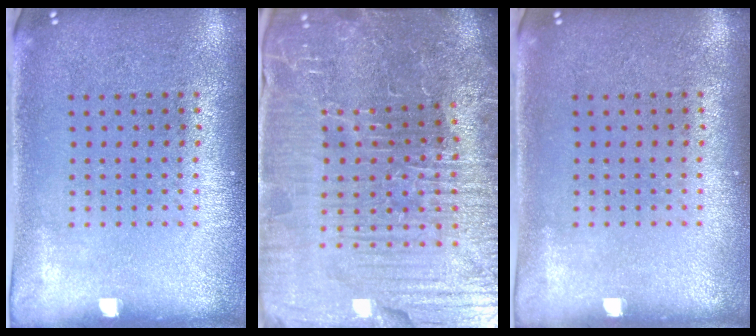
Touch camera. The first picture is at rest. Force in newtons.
{"total": 6.1, "press": 5.7, "slide": 2.1}
{"total": 0.0}